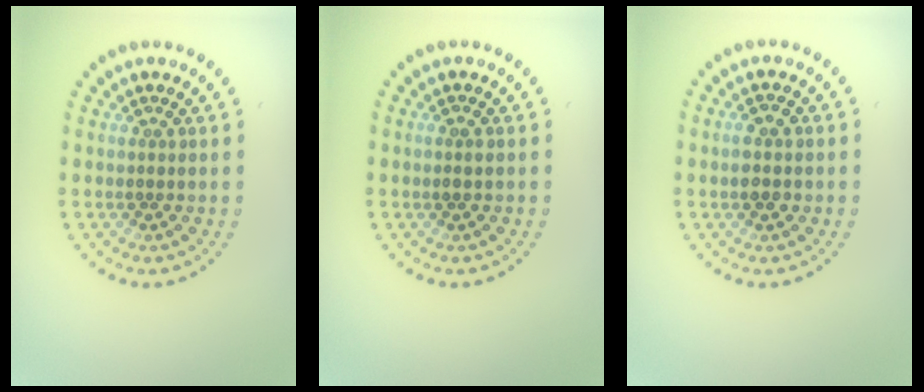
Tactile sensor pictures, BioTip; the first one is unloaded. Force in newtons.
{"total": 0.9, "press": 0.9, "slide": 0.1}
{"total": 1.9, "press": 1.9, "slide": 0.0}